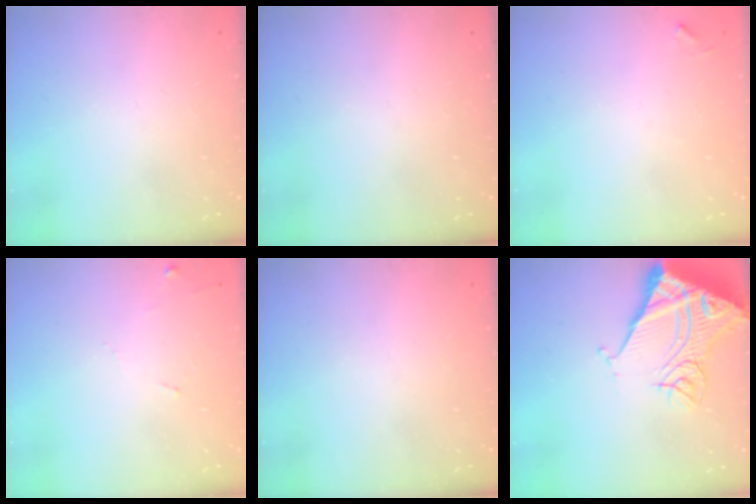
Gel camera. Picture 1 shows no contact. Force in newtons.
{"total": 0.0}
{"total": 6.0, "press": 6.0, "slide": 0.3}
{"total": 5.9, "press": 5.8, "slide": 0.7}
{"total": 0.0}
{"total": 17.3, "press": 17.2, "slide": 2.1}